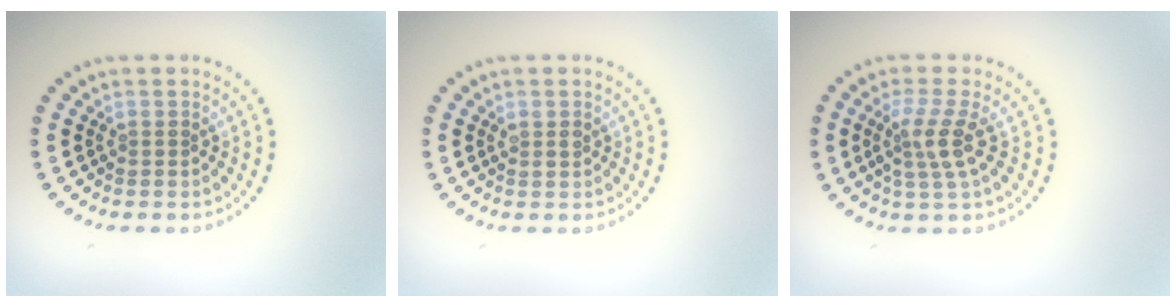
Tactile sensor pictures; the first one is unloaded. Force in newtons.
{"total": 0.9, "press": 0.9, "slide": 0.3}
{"total": 2.8, "press": 2.2, "slide": 1.7}